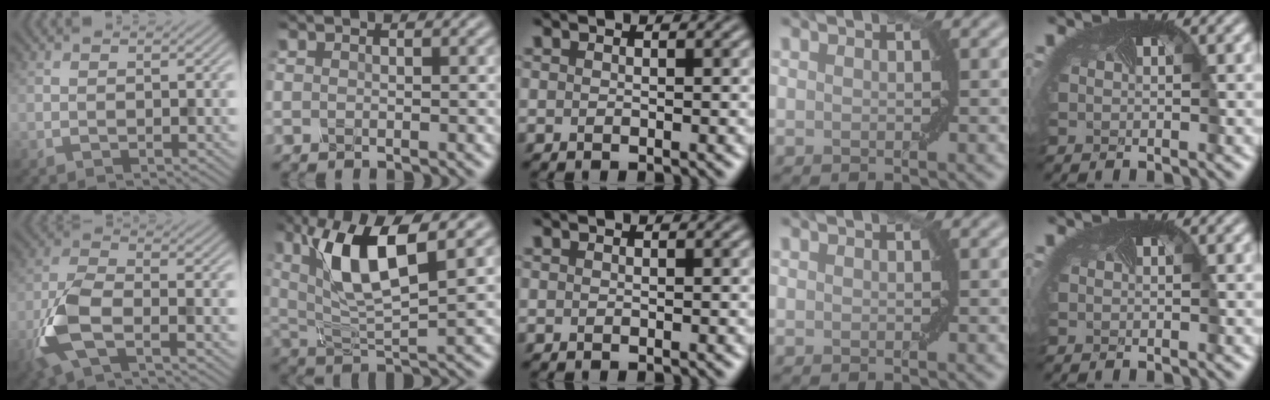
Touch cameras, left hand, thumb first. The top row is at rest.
{"thumb": {"total": 7.4, "force": [-2.8, 3.2, 6.1], "torque": [-0.152, -0.003, -0.070]}, "index": {"total": 8.6, "force": [3.2, 2.5, 7.6], "torque": [-0.144, -0.004, 0.059]}}